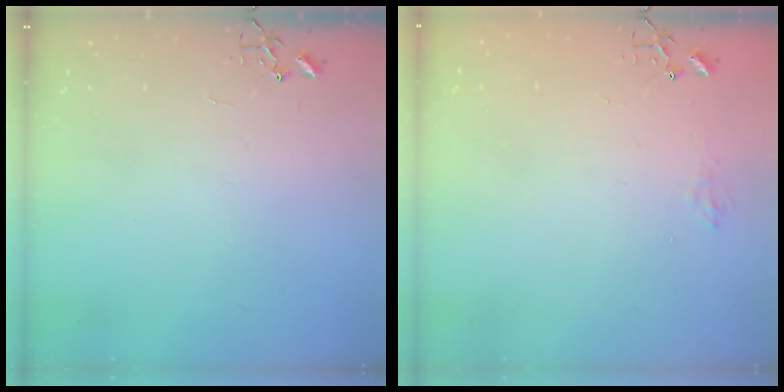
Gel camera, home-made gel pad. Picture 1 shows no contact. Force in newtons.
{"total": 6.6, "press": 6.6, "slide": 0.8}